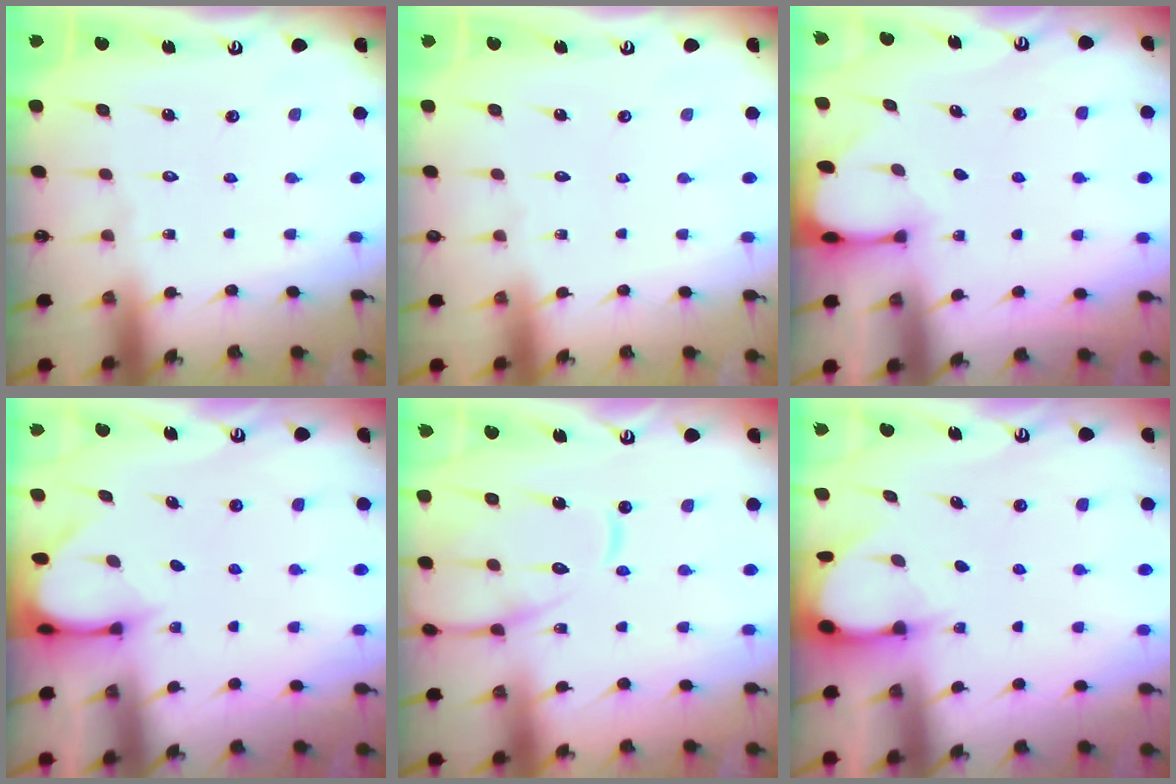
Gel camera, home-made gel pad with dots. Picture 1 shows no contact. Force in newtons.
{"total": 0.0}
{"total": 2.7, "press": 2.7, "slide": 0.3}
{"total": 3.0, "press": 2.9, "slide": 0.4}
{"total": 12.5, "press": 12.5, "slide": 1.2}
{"total": 3.2, "press": 3.2, "slide": 0.3}